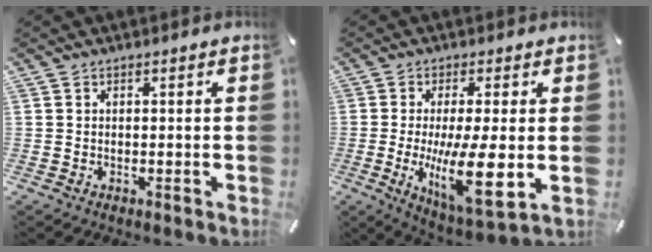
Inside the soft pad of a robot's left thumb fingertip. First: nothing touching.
{"total": 15.1, "force": [-1.3, 4.3, 14.4], "torque": [-0.267, -0.024, -0.014]}